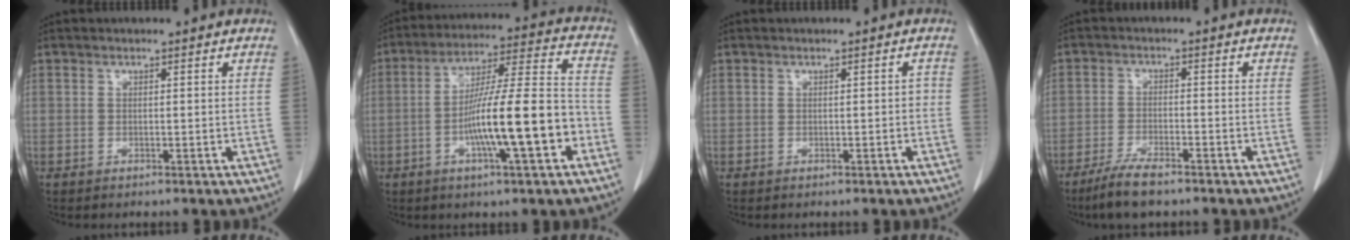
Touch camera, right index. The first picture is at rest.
{"total": 15.4, "force": [-4.8, 1.3, 14.6], "torque": [-0.246, 0.007, -0.079]}
{"total": 0.8, "force": [-0.2, 0.5, 0.7], "torque": [-0.005, 0.003, -0.003]}
{"total": 6.2, "force": [-4.7, 1.0, 3.8], "torque": [-0.076, -0.013, -0.084]}